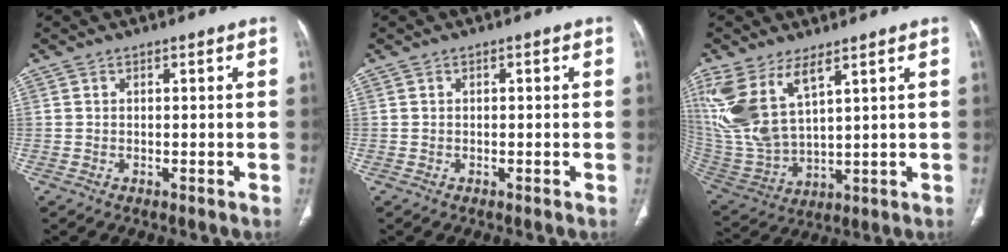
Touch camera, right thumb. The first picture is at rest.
{"total": 0.5, "force": [0.1, 0.3, 0.4], "torque": [-0.006, 0.001, 0.001]}
{"total": 14.5, "force": [7.5, 6.3, 10.7], "torque": [-0.234, -0.027, 0.173]}